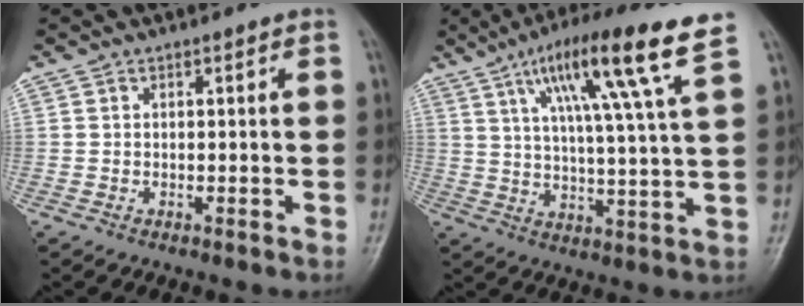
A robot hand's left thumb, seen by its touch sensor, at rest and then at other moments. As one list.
[{"total": 16.6, "force": [8.7, 0.8, 14.1], "torque": [-0.229, -0.023, 0.136]}]